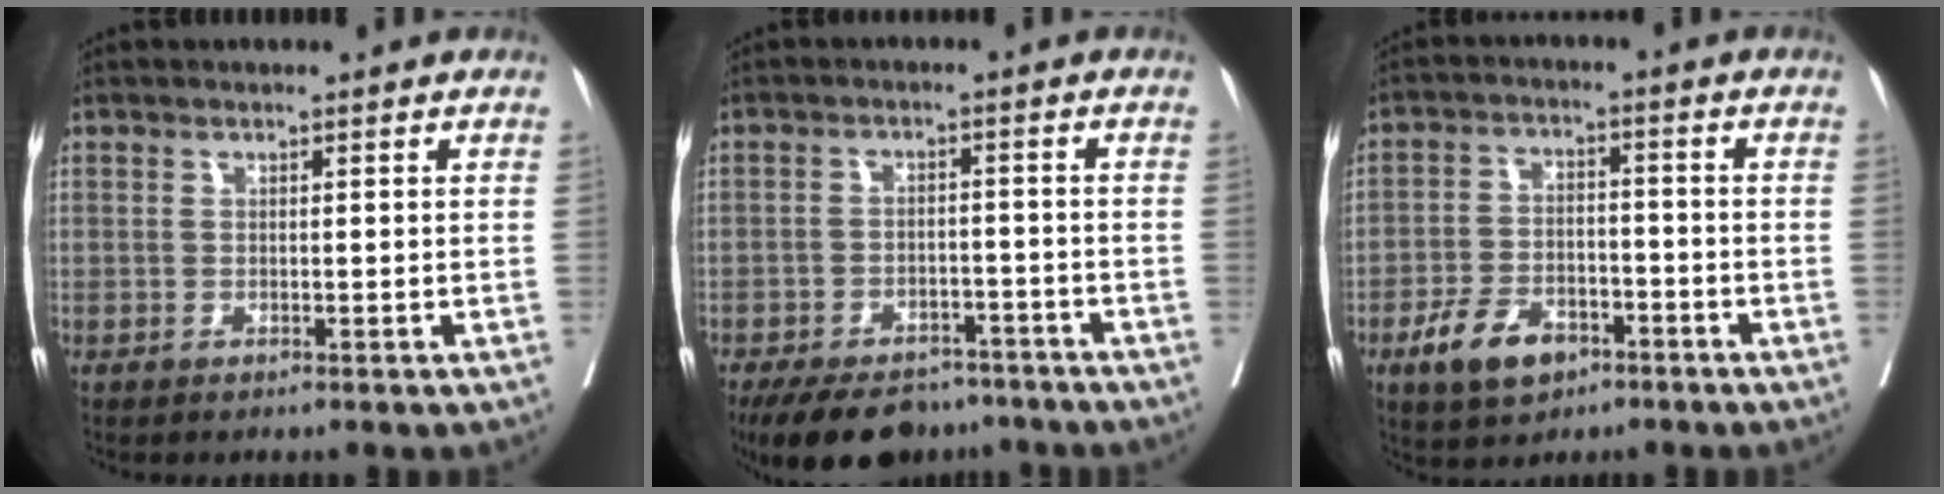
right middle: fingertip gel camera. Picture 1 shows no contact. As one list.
[{"total": 13.8, "force": [-11.0, 6.4, 5.3], "torque": [-0.095, 0.001, -0.154]}, {"total": 7.9, "force": [-4.6, 4.4, 4.7], "torque": [-0.093, 0.002, -0.077]}]